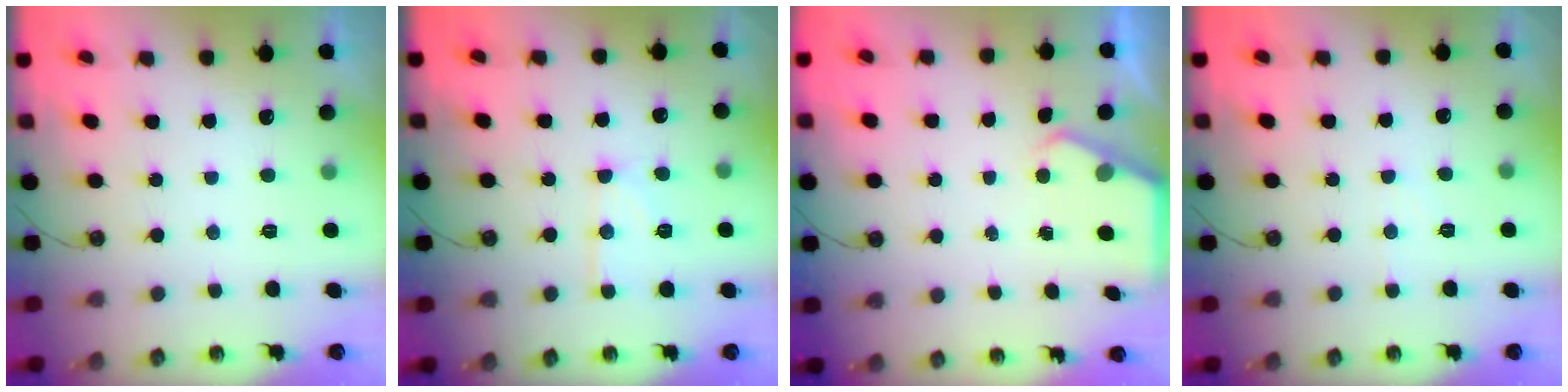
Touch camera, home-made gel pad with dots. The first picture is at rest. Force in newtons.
{"total": 10.7, "press": 10.6, "slide": 0.9}
{"total": 2.2, "press": 2.1, "slide": 0.3}
{"total": 3.4, "press": 3.4, "slide": 0.6}